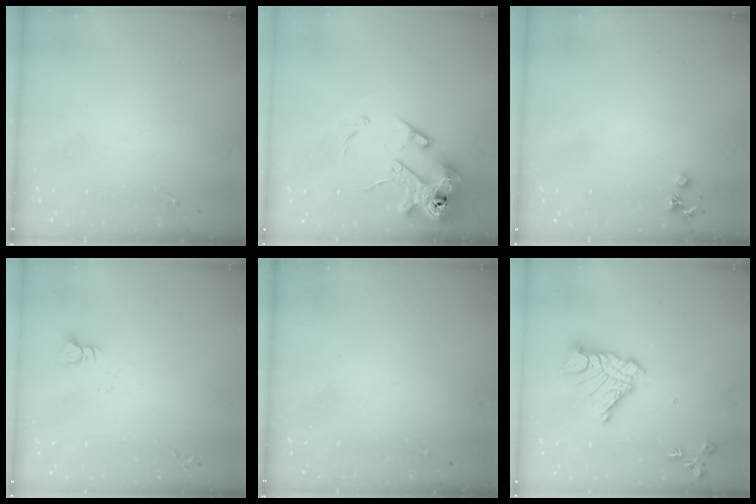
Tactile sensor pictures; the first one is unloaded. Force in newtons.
{"total": 14.4, "press": 14.2, "slide": 2.1}
{"total": 3.6, "press": 3.5, "slide": 0.5}
{"total": 3.0, "press": 3.0, "slide": 0.3}
{"total": 0.0}
{"total": 14.2, "press": 14.2, "slide": 1.3}